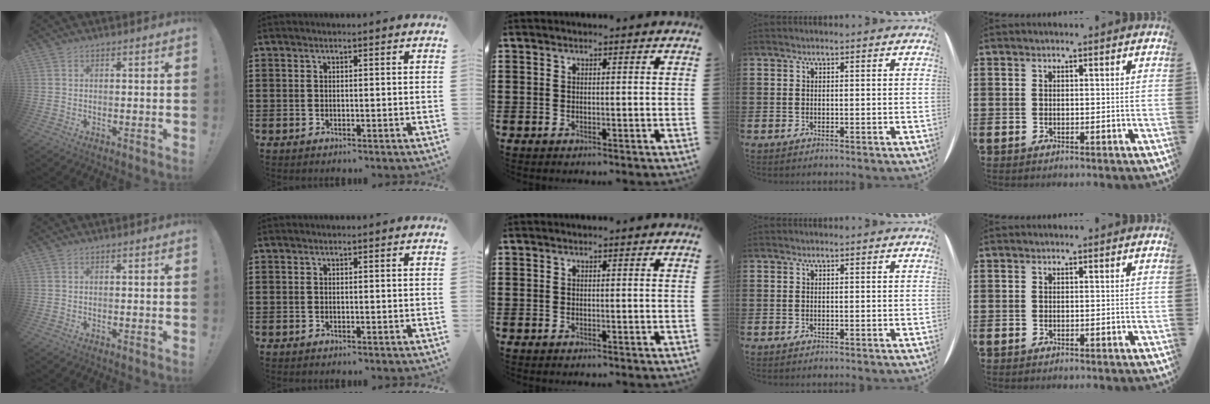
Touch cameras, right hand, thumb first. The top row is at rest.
{}